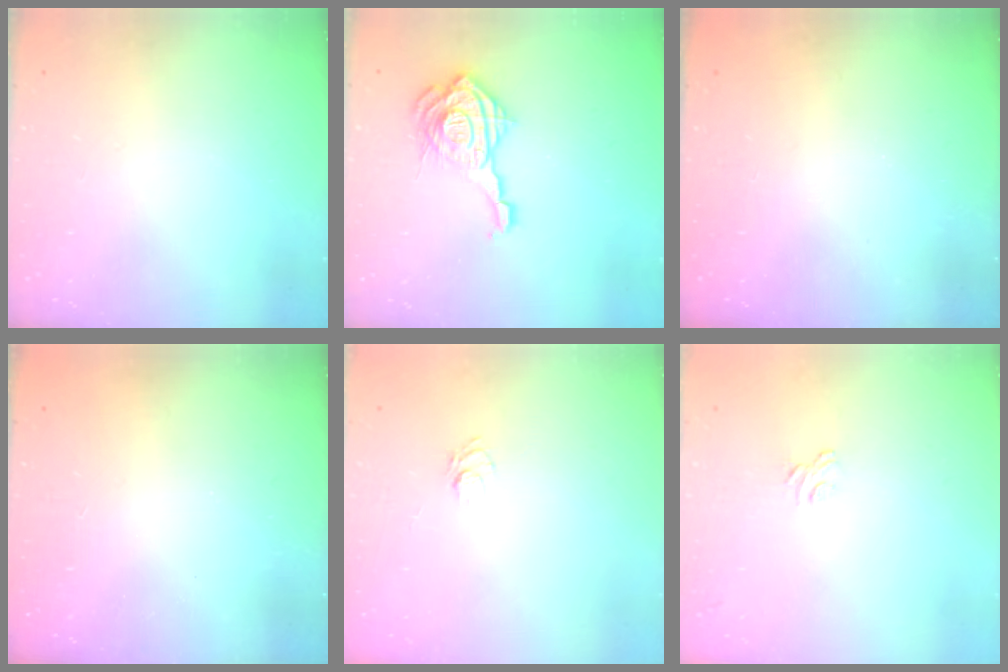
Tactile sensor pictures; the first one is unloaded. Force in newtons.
{"total": 15.1, "press": 14.9, "slide": 2.1}
{"total": 2.4, "press": 2.3, "slide": 0.7}
{"total": 2.3, "press": 2.2, "slide": 0.8}
{"total": 4.7, "press": 4.5, "slide": 1.4}
{"total": 3.2, "press": 3.1, "slide": 1.0}